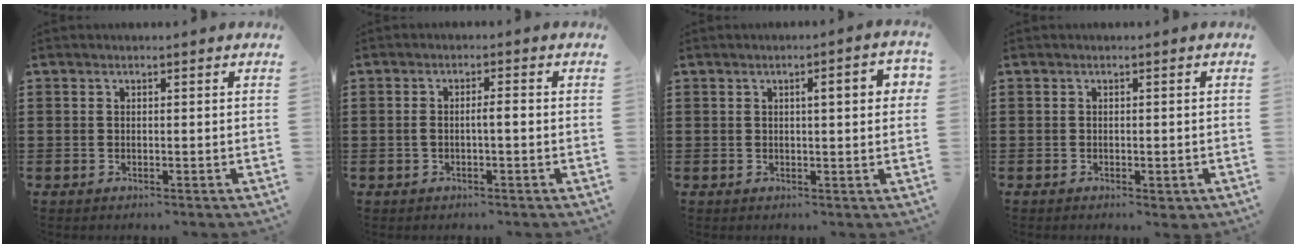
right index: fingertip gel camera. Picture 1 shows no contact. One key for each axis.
{"total": 2.1, "fx": -0.4, "fy": 0.4, "fz": 2.1, "tx": -0.039, "ty": 0.003, "tz": -0.009}
{"total": 3.8, "fx": 0.8, "fy": 0.7, "fz": 3.7, "tx": -0.053, "ty": 0.001, "tz": 0.005}
{"total": 0.7, "fx": -0.6, "fy": 0.2, "fz": 0.4, "tx": -0.010, "ty": -0.006, "tz": -0.010}